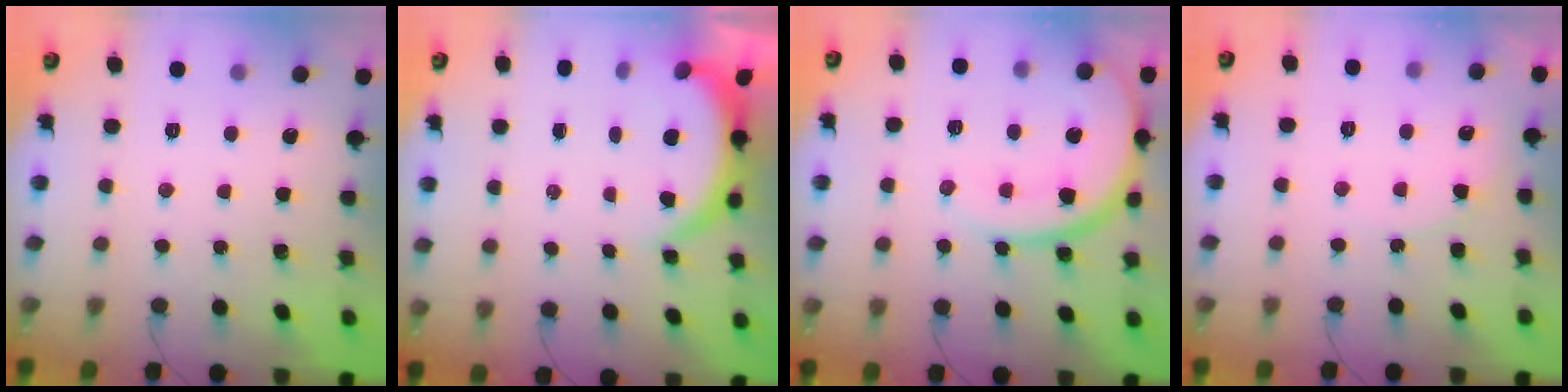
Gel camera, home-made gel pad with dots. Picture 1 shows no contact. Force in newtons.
{"total": 5.1, "press": 5.1, "slide": 0.4}
{"total": 15.6, "press": 15.5, "slide": 2.0}
{"total": 4.7, "press": 4.7, "slide": 0.4}